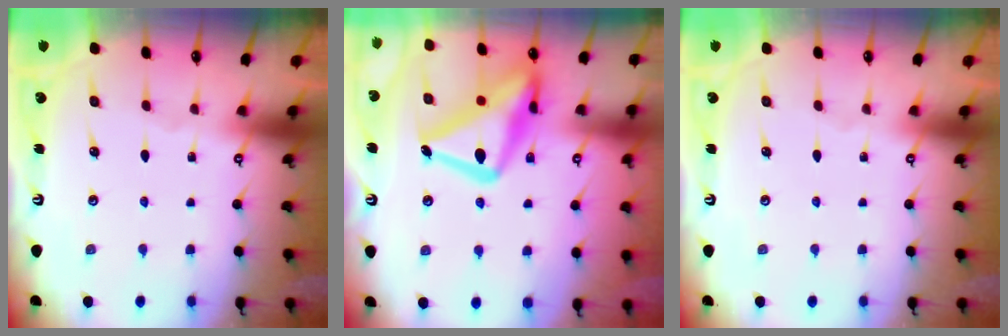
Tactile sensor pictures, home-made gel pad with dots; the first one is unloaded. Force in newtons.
{"total": 21.7, "press": 21.6, "slide": 1.7}
{"total": 0.0}